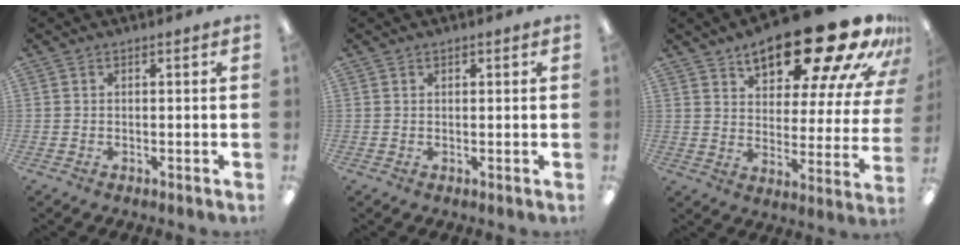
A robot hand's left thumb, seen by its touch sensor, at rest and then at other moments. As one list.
[{"total": 0.8, "force": [0.6, 0.5, 0.2], "torque": [0.003, -0.001, 0.009]}, {"total": 23.7, "force": [17.3, 7.4, 14.6], "torque": [-0.205, -0.115, 0.276]}]